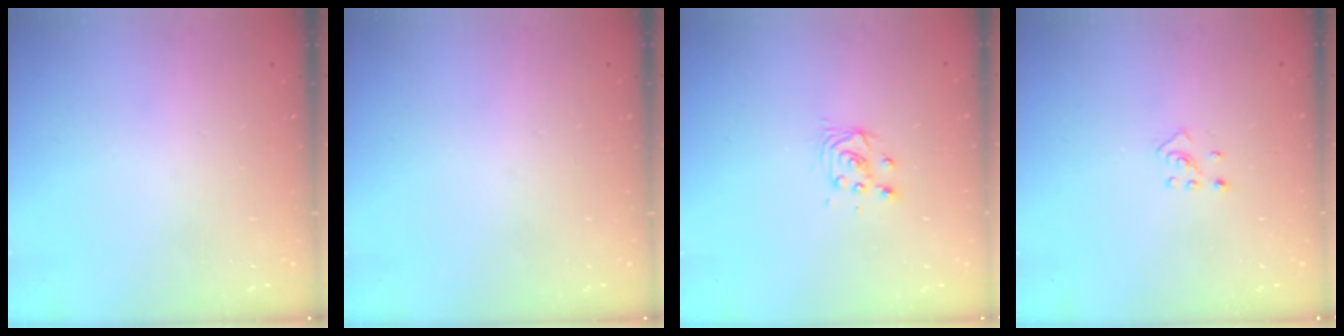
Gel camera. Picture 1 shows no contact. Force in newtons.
{"total": 0.0}
{"total": 3.9, "press": 3.8, "slide": 0.4}
{"total": 2.7, "press": 2.6, "slide": 0.9}